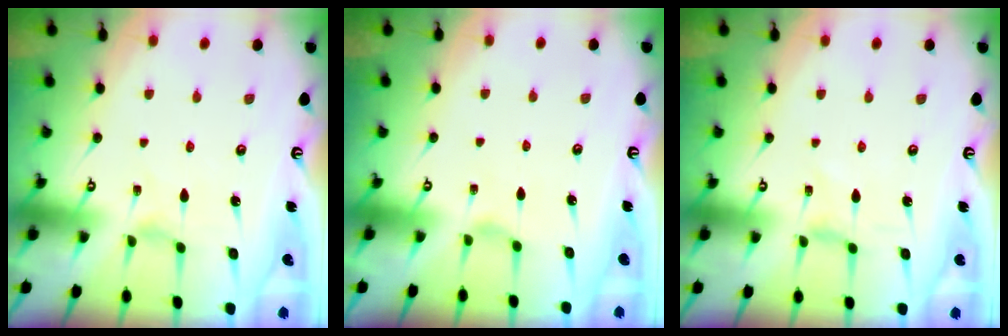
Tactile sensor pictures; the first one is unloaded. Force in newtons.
{"total": 0.0}
{"total": 0.0}